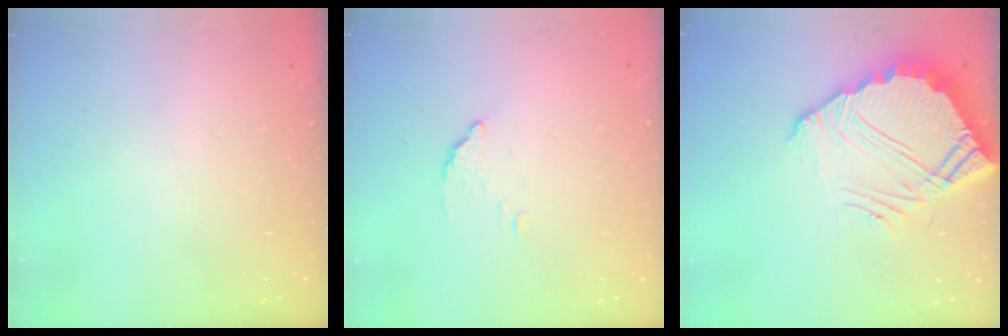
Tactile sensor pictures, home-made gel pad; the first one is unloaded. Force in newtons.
{"total": 3.4, "press": 3.4, "slide": 0.1}
{"total": 10.3, "press": 10.3, "slide": 0.8}